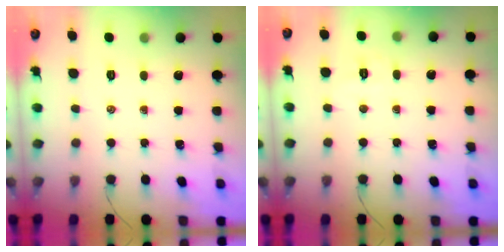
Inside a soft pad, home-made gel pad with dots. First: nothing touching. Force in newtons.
{"total": 3.7, "press": 3.6, "slide": 0.8}